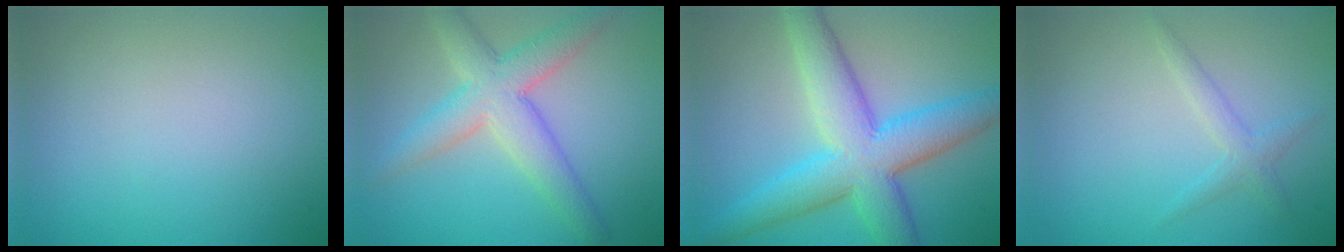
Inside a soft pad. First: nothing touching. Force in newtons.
{"total": 5.6, "press": 5.6, "slide": 0.2}
{"total": 8.8, "press": 8.8, "slide": 0.2}
{"total": 1.6, "press": 1.6, "slide": 0.1}